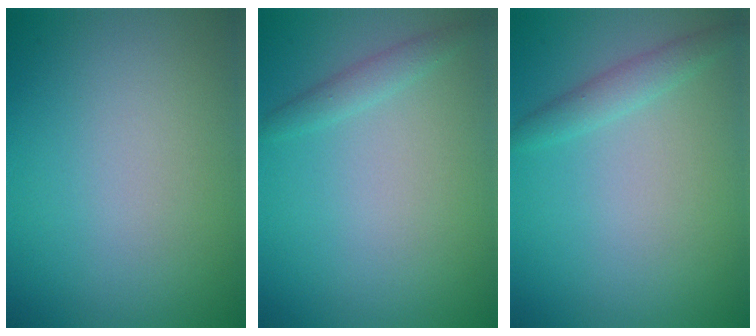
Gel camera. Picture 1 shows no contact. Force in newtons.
{"total": 1.3, "press": 1.3, "slide": 0.1}
{"total": 1.6, "press": 1.6, "slide": 0.0}